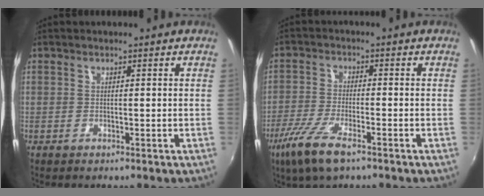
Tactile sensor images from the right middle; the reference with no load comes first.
{"total": 8.4, "force": [-5.4, 2.2, 6.0], "torque": [-0.143, -0.021, -0.103]}